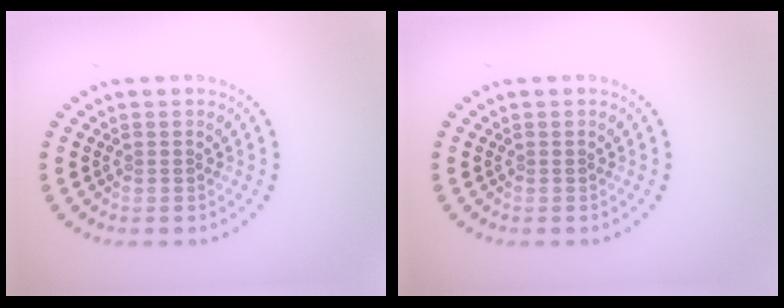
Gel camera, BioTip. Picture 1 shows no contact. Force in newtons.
{"total": 0.0}